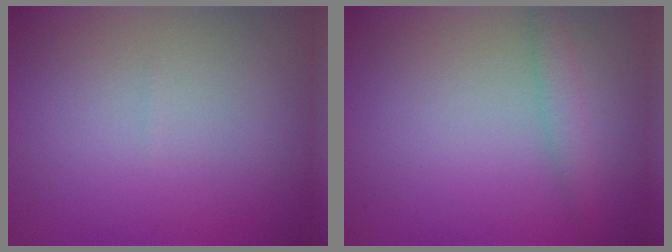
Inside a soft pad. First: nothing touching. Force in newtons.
{"total": 1.7, "press": 1.7, "slide": 0.0}